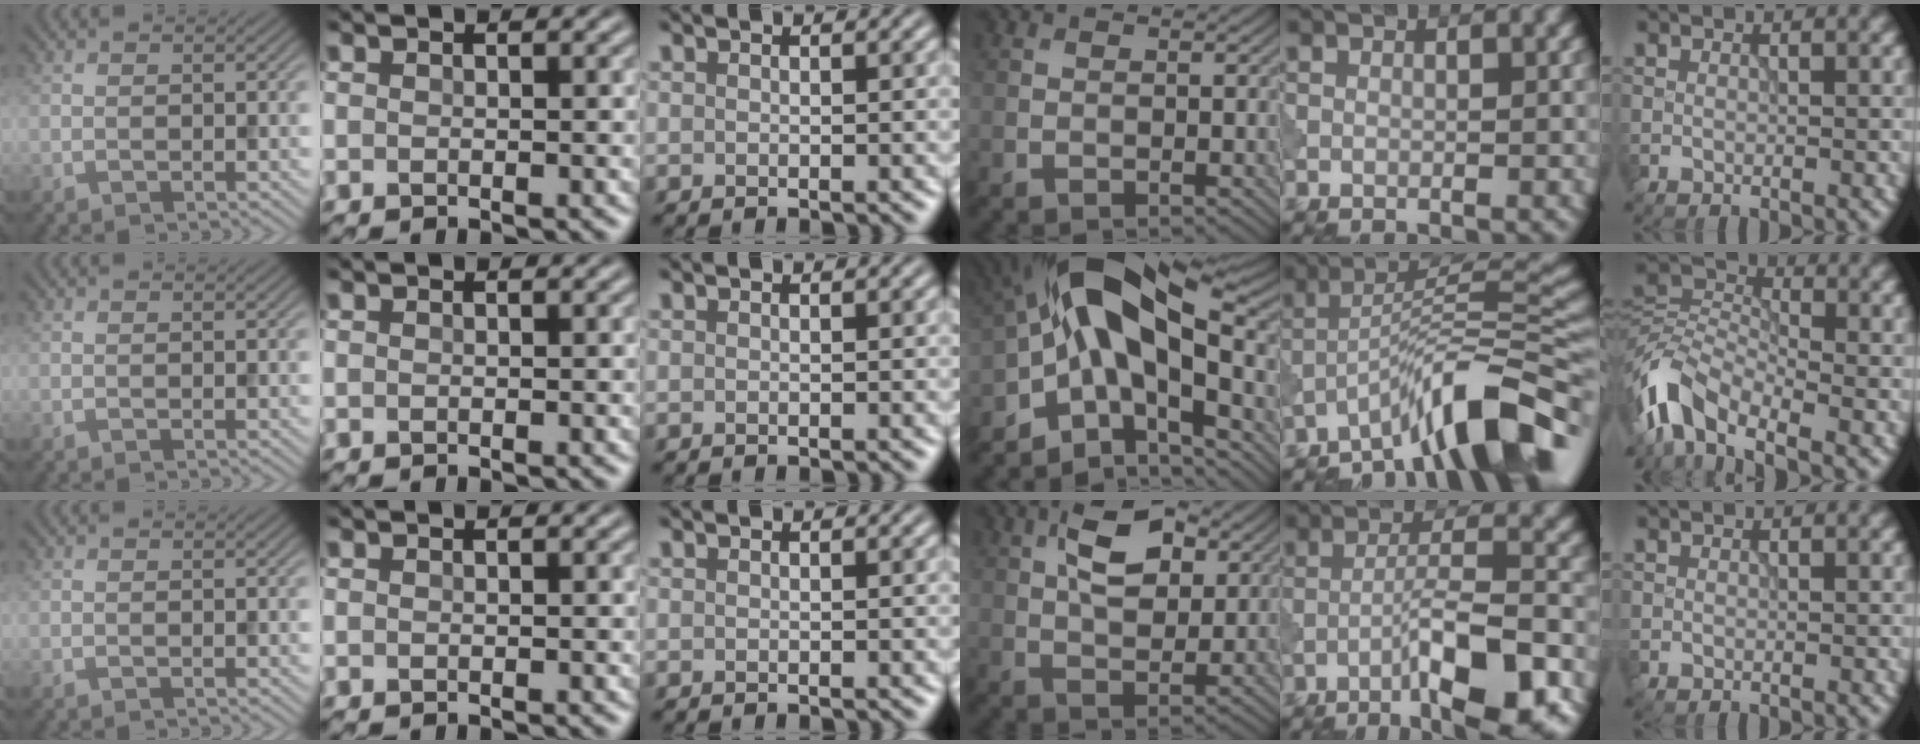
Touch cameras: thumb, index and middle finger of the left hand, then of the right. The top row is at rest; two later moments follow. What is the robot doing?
{"motion": "shake", "object": "bell"}